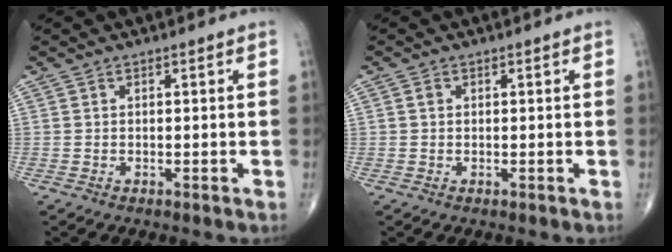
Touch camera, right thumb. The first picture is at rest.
{"total": 0.8, "force": [0.1, 0.7, 0.4], "torque": [-0.005, 0.001, 0.000]}